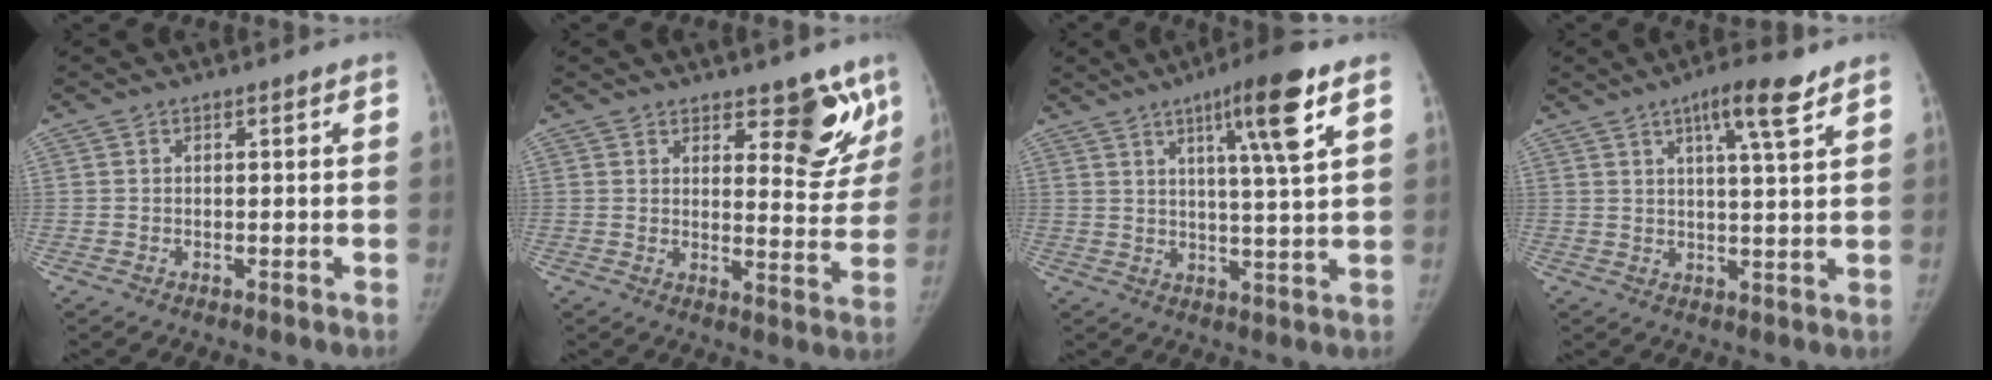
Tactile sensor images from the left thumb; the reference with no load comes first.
{"total": 9.8, "force": [6.5, 3.9, 6.2], "torque": [-0.032, -0.046, 0.091]}
{"total": 11.4, "force": [5.6, 0.7, 9.9], "torque": [-0.153, -0.025, 0.084]}
{"total": 7.9, "force": [4.7, 1.0, 6.3], "torque": [-0.099, -0.021, 0.076]}